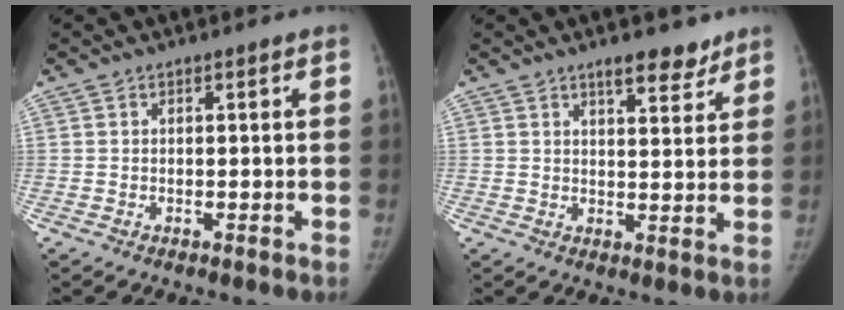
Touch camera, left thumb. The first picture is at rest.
{"total": 5.9, "force": [4.4, 2.2, 3.2], "torque": [-0.023, -0.028, 0.064]}